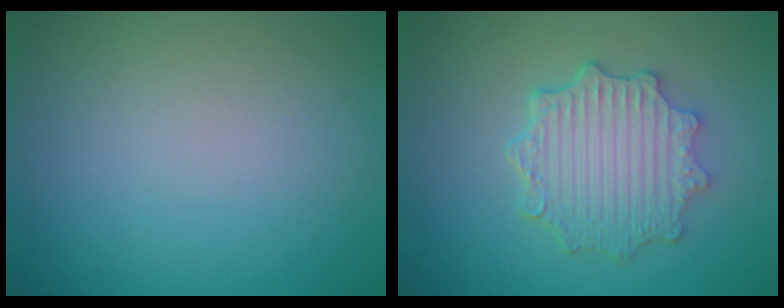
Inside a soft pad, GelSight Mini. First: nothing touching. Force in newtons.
{"total": 5.2, "press": 4.2, "slide": 3.0}